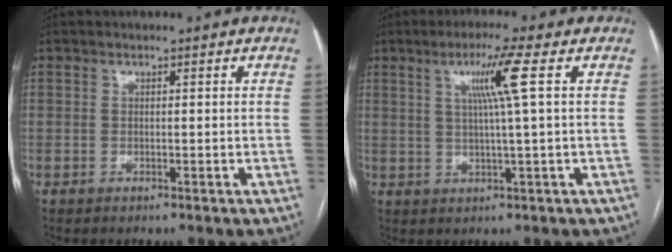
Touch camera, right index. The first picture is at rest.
{"total": 6.3, "force": [1.9, -1.4, 5.8], "torque": [-0.107, 0.003, 0.038]}